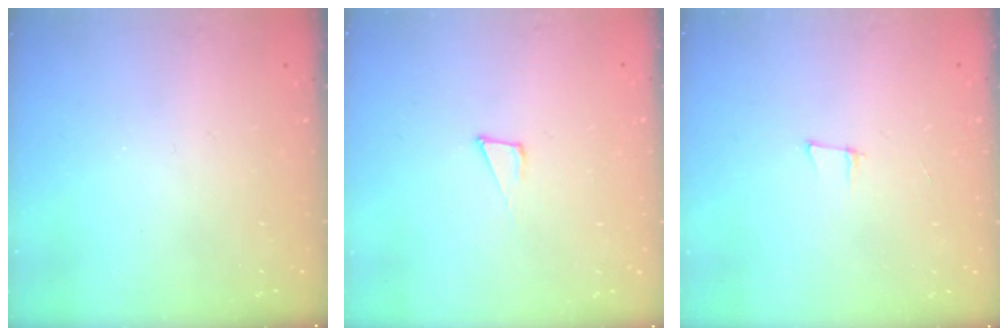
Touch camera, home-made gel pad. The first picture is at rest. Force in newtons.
{"total": 6.3, "press": 6.1, "slide": 1.2}
{"total": 5.8, "press": 5.1, "slide": 2.8}